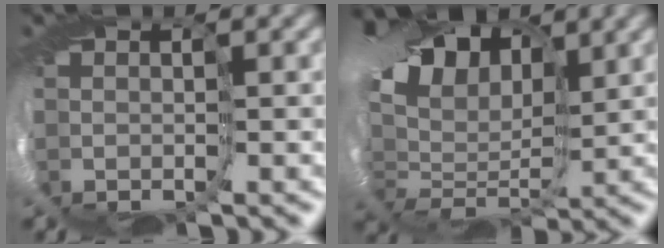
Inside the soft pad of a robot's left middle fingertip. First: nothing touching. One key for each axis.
{"total": 11.4, "fx": 4.2, "fy": 7.3, "fz": 7.6, "tx": -0.154, "ty": 0.033, "tz": 0.066}